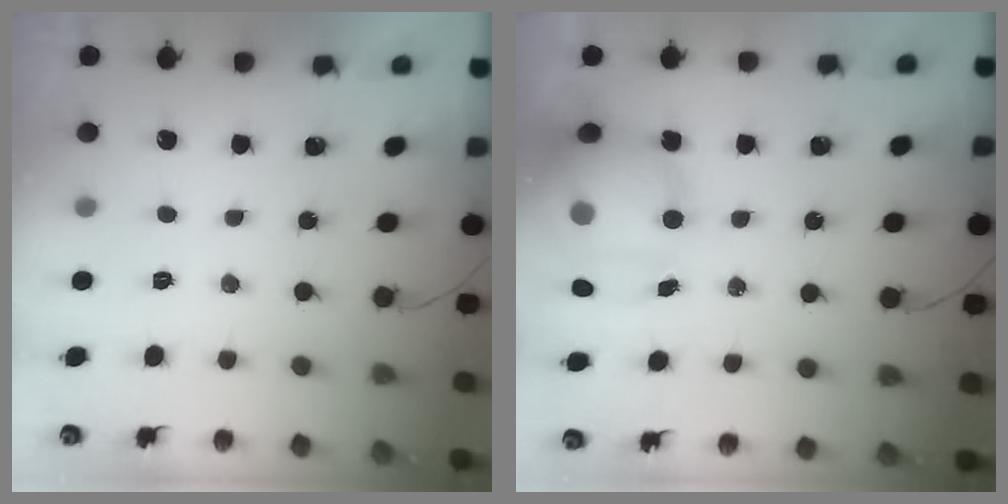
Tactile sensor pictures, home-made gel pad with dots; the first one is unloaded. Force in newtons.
{"total": 17.1, "press": 16.5, "slide": 4.2}